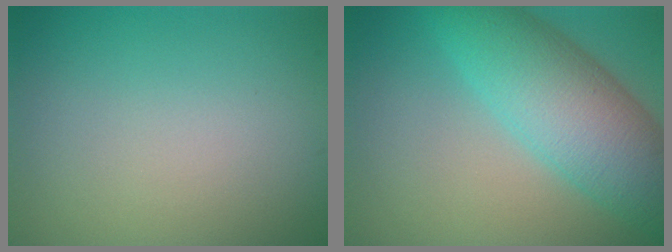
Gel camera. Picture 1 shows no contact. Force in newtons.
{"total": 8.2, "press": 8.2, "slide": 0.1}